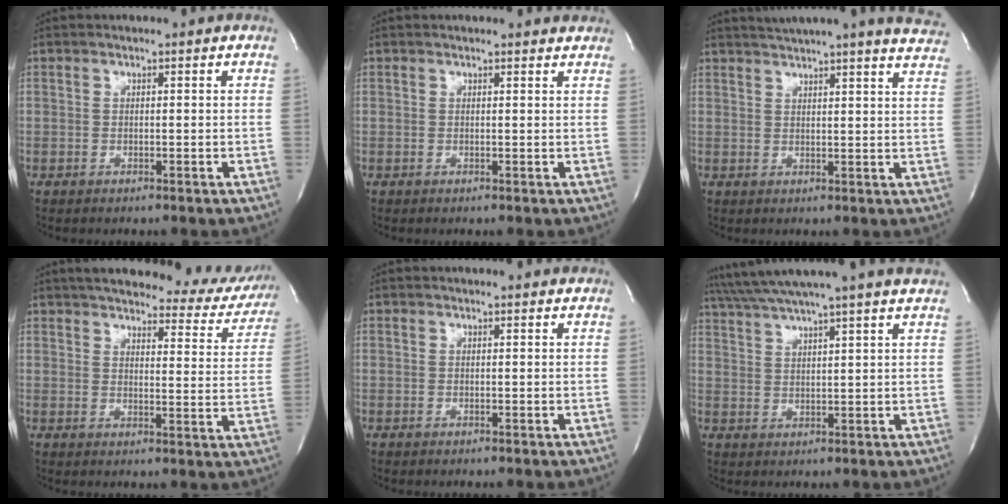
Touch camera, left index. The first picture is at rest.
{"total": 3.2, "force": [3.1, 0.7, 0.3], "torque": [-0.006, 0.000, 0.020]}
{"total": 17.4, "force": [15.9, 0.0, 7.0], "torque": [-0.101, -0.035, 0.188]}
{"total": 22.4, "force": [20.1, 5.5, 8.3], "torque": [-0.107, -0.036, 0.224]}
{"total": 2.3, "force": [2.2, 0.5, 0.3], "torque": [-0.012, 0.005, 0.017]}
{"total": 16.8, "force": [14.9, -1.4, 7.6], "torque": [-0.142, 0.009, 0.206]}